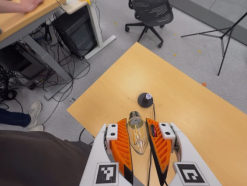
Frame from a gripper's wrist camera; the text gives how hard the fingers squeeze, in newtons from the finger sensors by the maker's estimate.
{"total": 13.7, "left": 15.1, "right": 12.3}